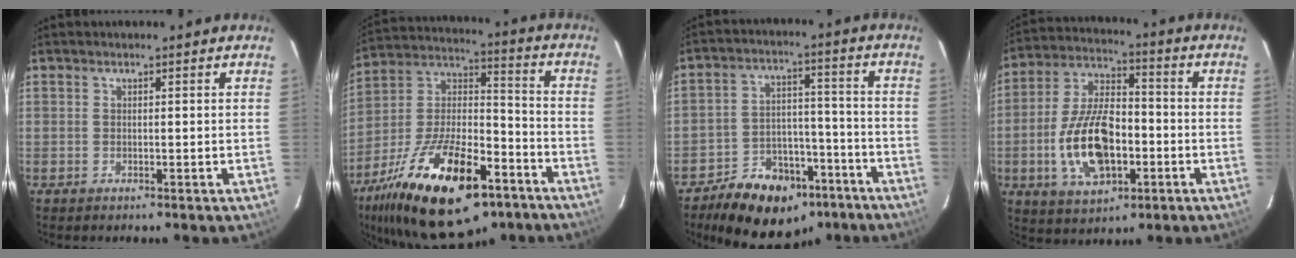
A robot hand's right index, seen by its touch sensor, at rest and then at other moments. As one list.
[{"total": 28.4, "force": [-16.4, 11.9, 20.0], "torque": [-0.376, -0.008, -0.262]}, {"total": 15.2, "force": [-10.7, 9.1, 5.7], "torque": [-0.116, 0.040, -0.141]}, {"total": 16.1, "force": [-4.2, 8.6, 13.0], "torque": [-0.266, 0.011, -0.067]}]